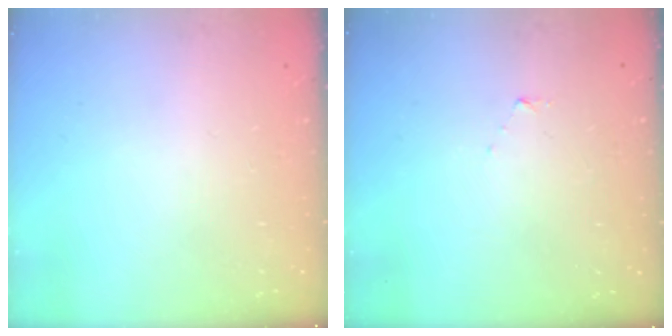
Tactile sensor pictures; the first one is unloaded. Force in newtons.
{"total": 3.2, "press": 3.1, "slide": 0.3}